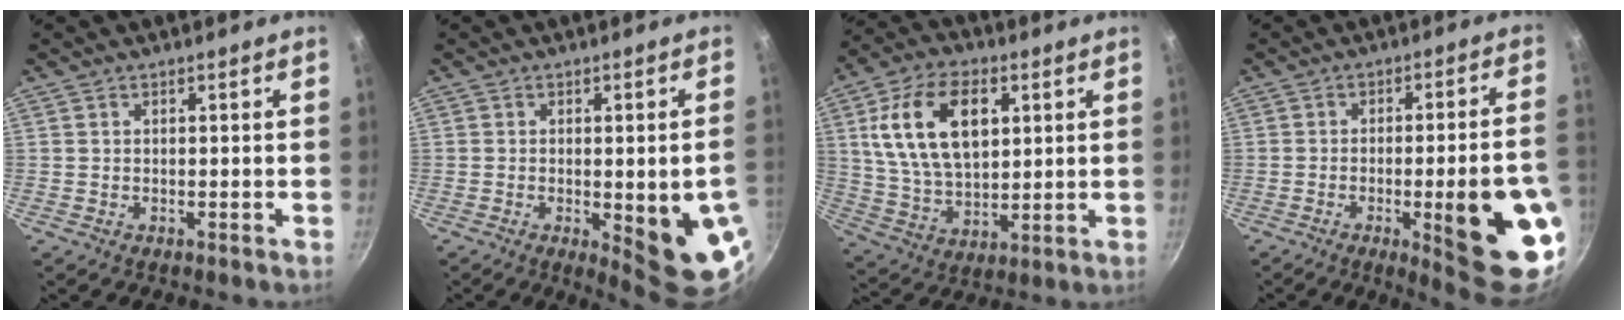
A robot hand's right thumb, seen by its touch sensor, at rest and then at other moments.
{"total": 12.5, "force": [-2.8, 3.3, 11.7], "torque": [-0.125, -0.001, -0.024]}
{"total": 17.4, "force": [4.9, 10.5, 13.1], "torque": [-0.219, -0.006, 0.093]}
{"total": 18.2, "force": [-5.3, 3.6, 17.0], "torque": [-0.203, 0.023, -0.061]}